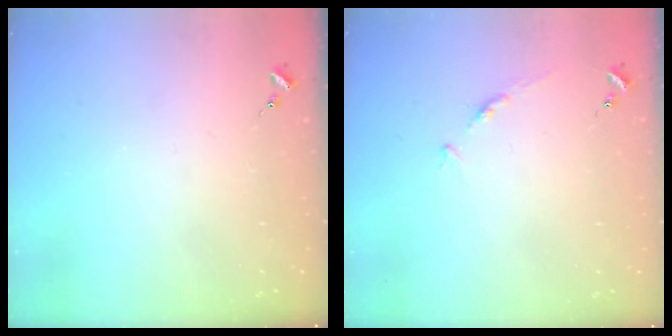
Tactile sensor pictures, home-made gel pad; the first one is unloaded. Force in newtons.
{"total": 3.8, "press": 3.8, "slide": 0.5}